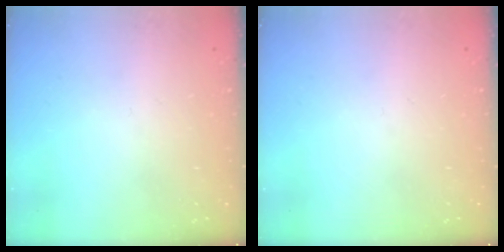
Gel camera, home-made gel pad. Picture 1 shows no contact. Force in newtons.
{"total": 0.0}